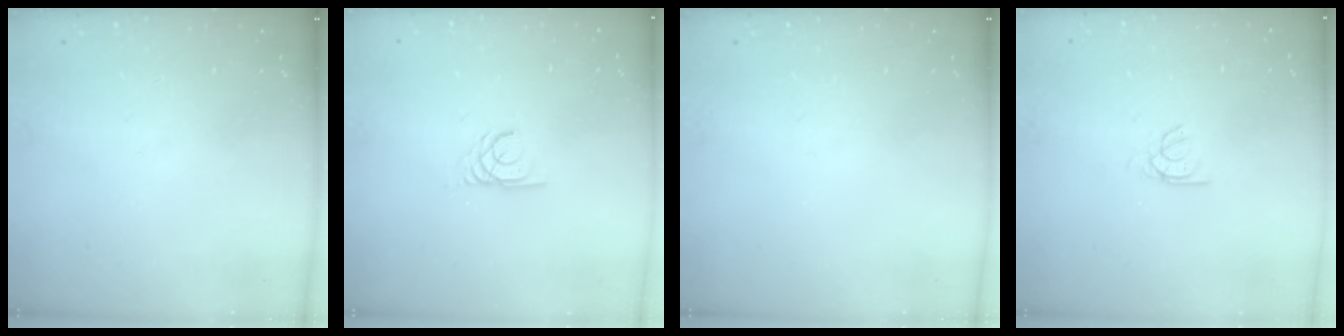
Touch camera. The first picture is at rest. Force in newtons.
{"total": 2.4, "press": 2.4, "slide": 0.2}
{"total": 0.0}
{"total": 2.5, "press": 2.4, "slide": 0.3}